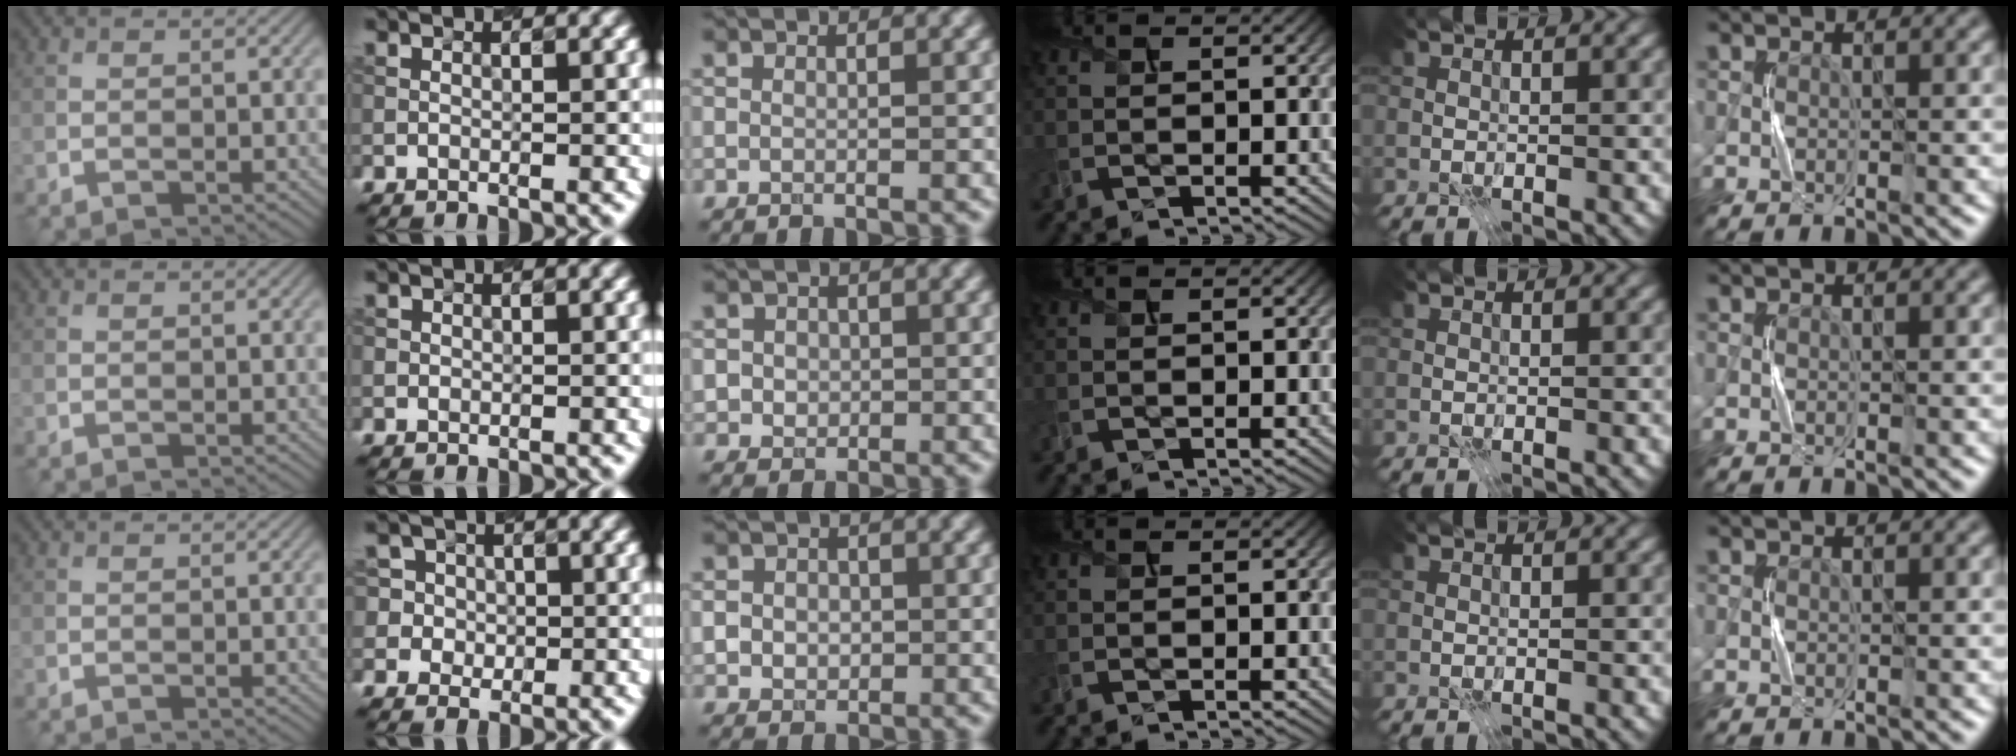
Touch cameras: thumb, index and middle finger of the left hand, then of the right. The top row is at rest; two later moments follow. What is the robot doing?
{"motion": "press", "object": "gel pad"}